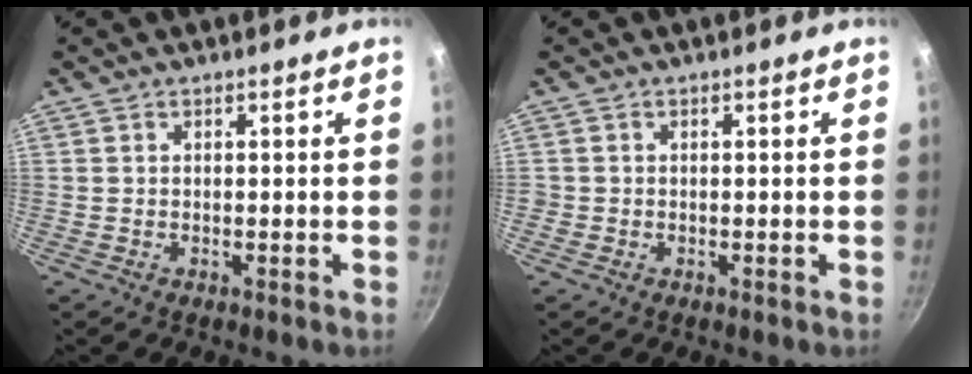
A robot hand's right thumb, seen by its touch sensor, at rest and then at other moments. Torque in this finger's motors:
{"motor_torque": [0.19, 0.12, 0.22, -0.07, 0.02]}